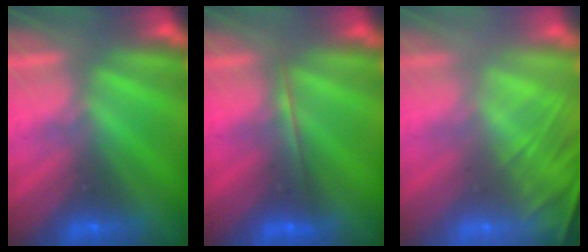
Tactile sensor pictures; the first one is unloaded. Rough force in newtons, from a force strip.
{"total": 1.8}
{"total": 8.1}